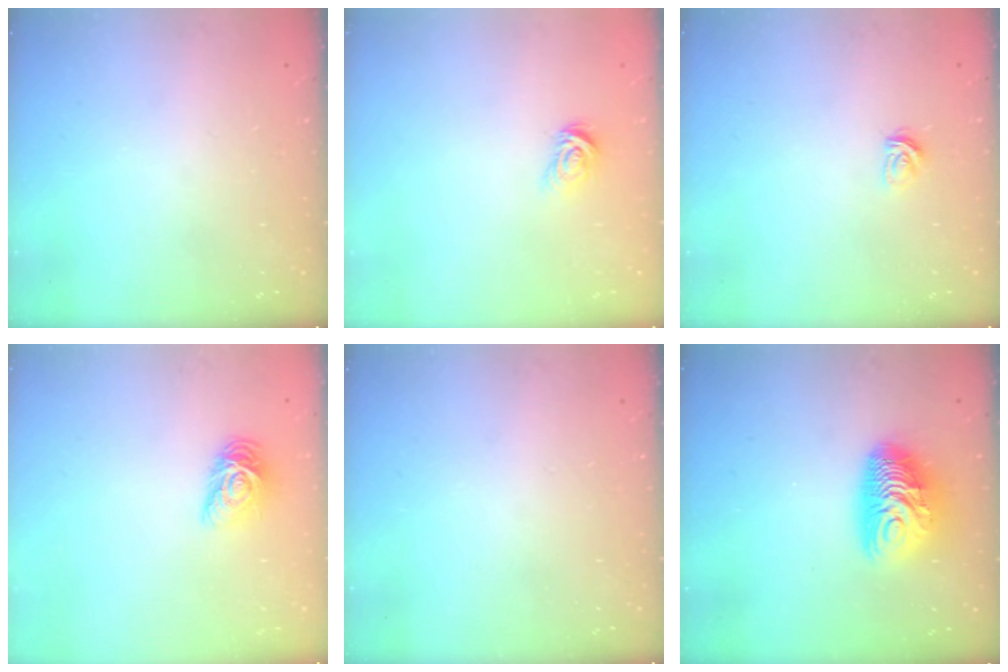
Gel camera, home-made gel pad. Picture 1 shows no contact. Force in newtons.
{"total": 3.5, "press": 3.5, "slide": 0.4}
{"total": 3.1, "press": 3.1, "slide": 0.3}
{"total": 7.7, "press": 7.6, "slide": 0.3}
{"total": 0.0}
{"total": 12.0, "press": 12.0, "slide": 0.8}